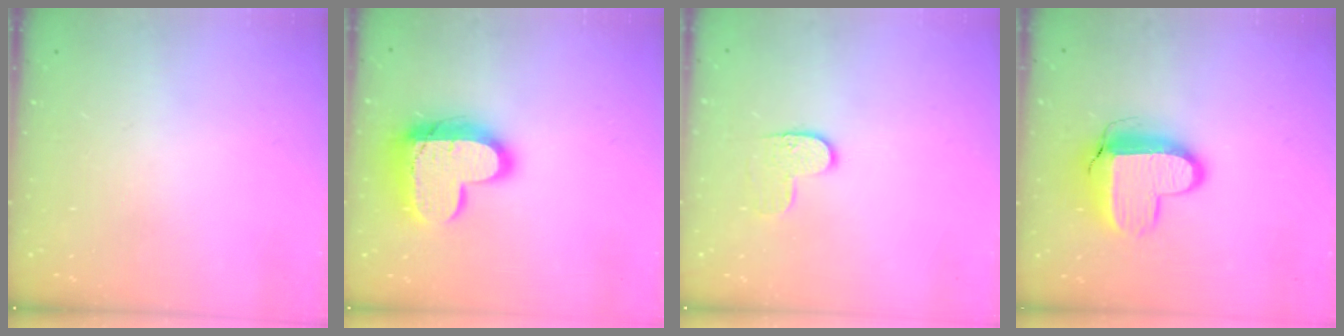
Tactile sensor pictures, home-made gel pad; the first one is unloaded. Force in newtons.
{"total": 16.4, "press": 16.3, "slide": 1.5}
{"total": 6.2, "press": 6.2, "slide": 0.3}
{"total": 12.8, "press": 12.8, "slide": 1.0}